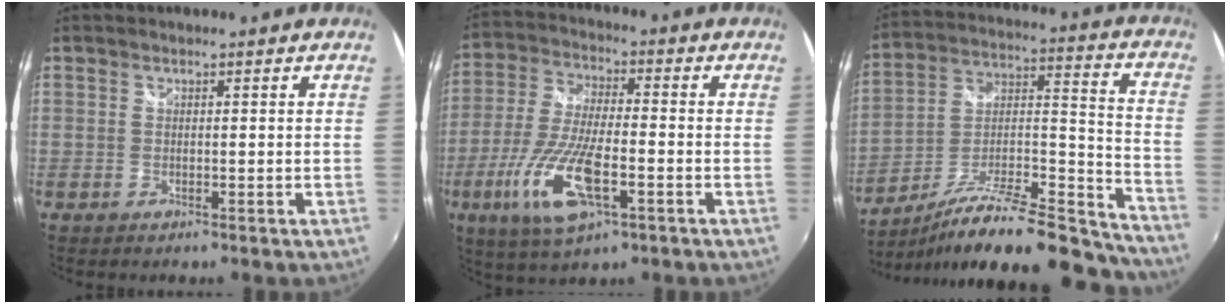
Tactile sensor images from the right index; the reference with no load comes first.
{"total": 14.7, "force": [-5.7, 4.7, 12.7], "torque": [-0.274, -0.020, -0.108]}
{"total": 26.0, "force": [-21.5, 5.5, 13.5], "torque": [-0.179, 0.001, -0.326]}